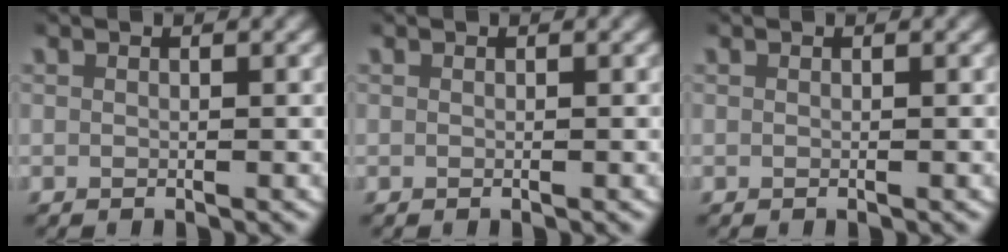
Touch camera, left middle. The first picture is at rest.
{"total": 0.0}
{"total": 0.0}